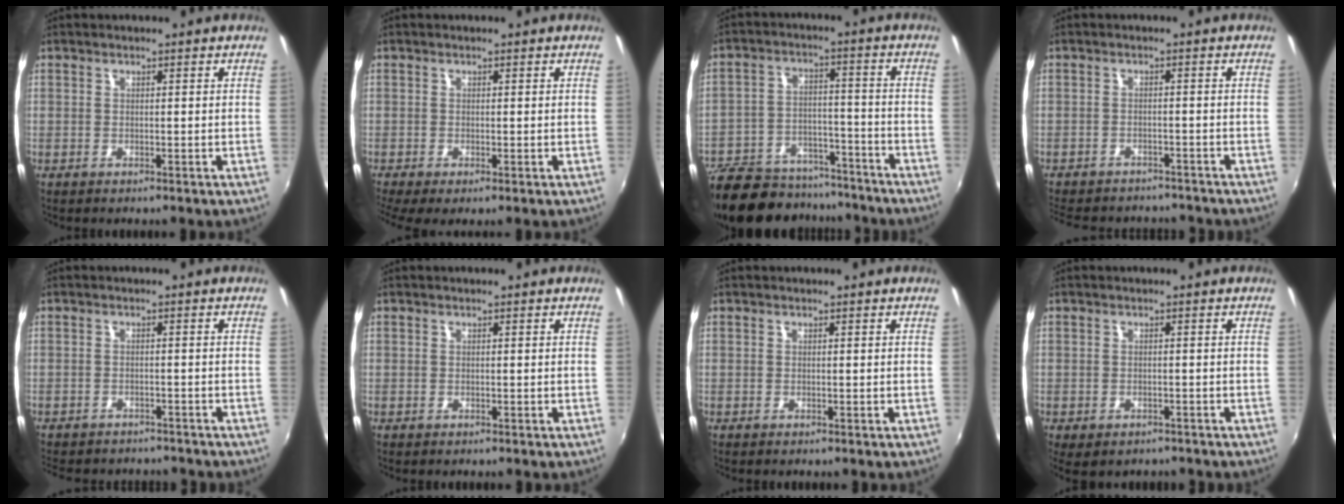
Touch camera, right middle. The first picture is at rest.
{"total": 2.2, "force": [-0.8, 0.3, 2.0], "torque": [-0.041, -0.009, -0.012]}
{"total": 23.4, "force": [-18.9, 10.1, 9.4], "torque": [-0.218, 0.003, -0.270]}
{"total": 12.3, "force": [-10.6, 4.6, 4.2], "torque": [-0.105, -0.014, -0.150]}
{"total": 9.1, "force": [-8.0, 3.2, 2.9], "torque": [-0.074, -0.017, -0.115]}
{"total": 0.0}
{"total": 0.0}
{"total": 5.1, "force": [-3.5, 2.7, 2.5], "torque": [-0.055, -0.026, -0.045]}